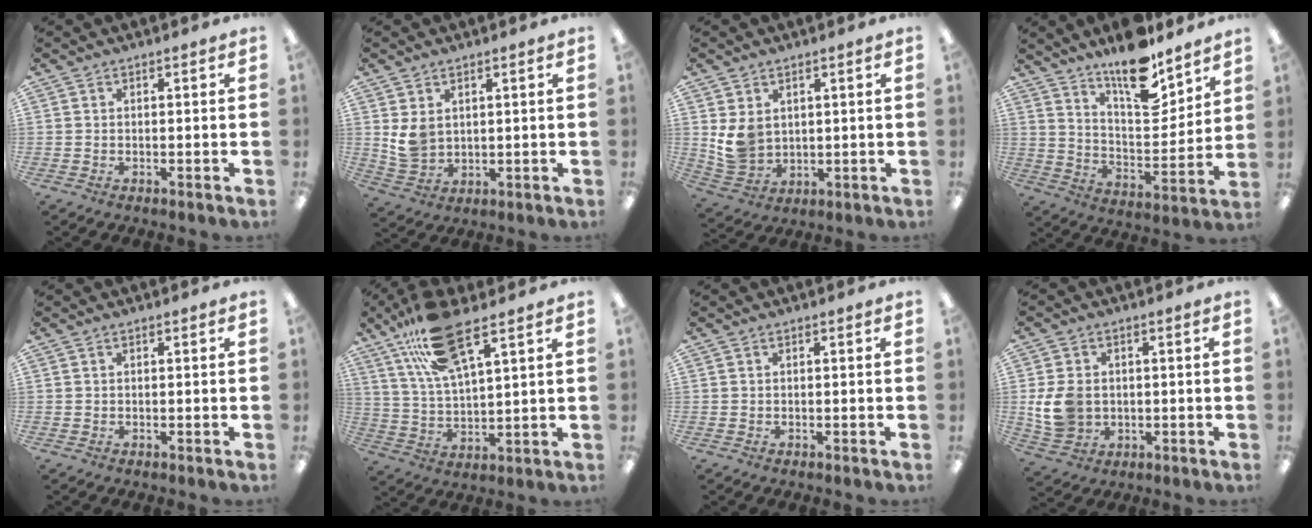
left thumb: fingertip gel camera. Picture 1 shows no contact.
{"total": 5.3, "force": [2.2, 3.9, 2.8], "torque": [-0.057, -0.004, 0.043]}
{"total": 6.6, "force": [2.3, 5.3, 3.3], "torque": [-0.069, -0.007, 0.046]}
{"total": 15.4, "force": [12.0, 5.2, 8.1], "torque": [-0.128, -0.083, 0.208]}
{"total": 0.0}
{"total": 16.6, "force": [10.8, 5.4, 11.4], "torque": [-0.216, -0.030, 0.188]}
{"total": 0.0}
{"total": 8.6, "force": [-0.1, 7.0, 5.0], "torque": [-0.118, 0.009, 0.000]}